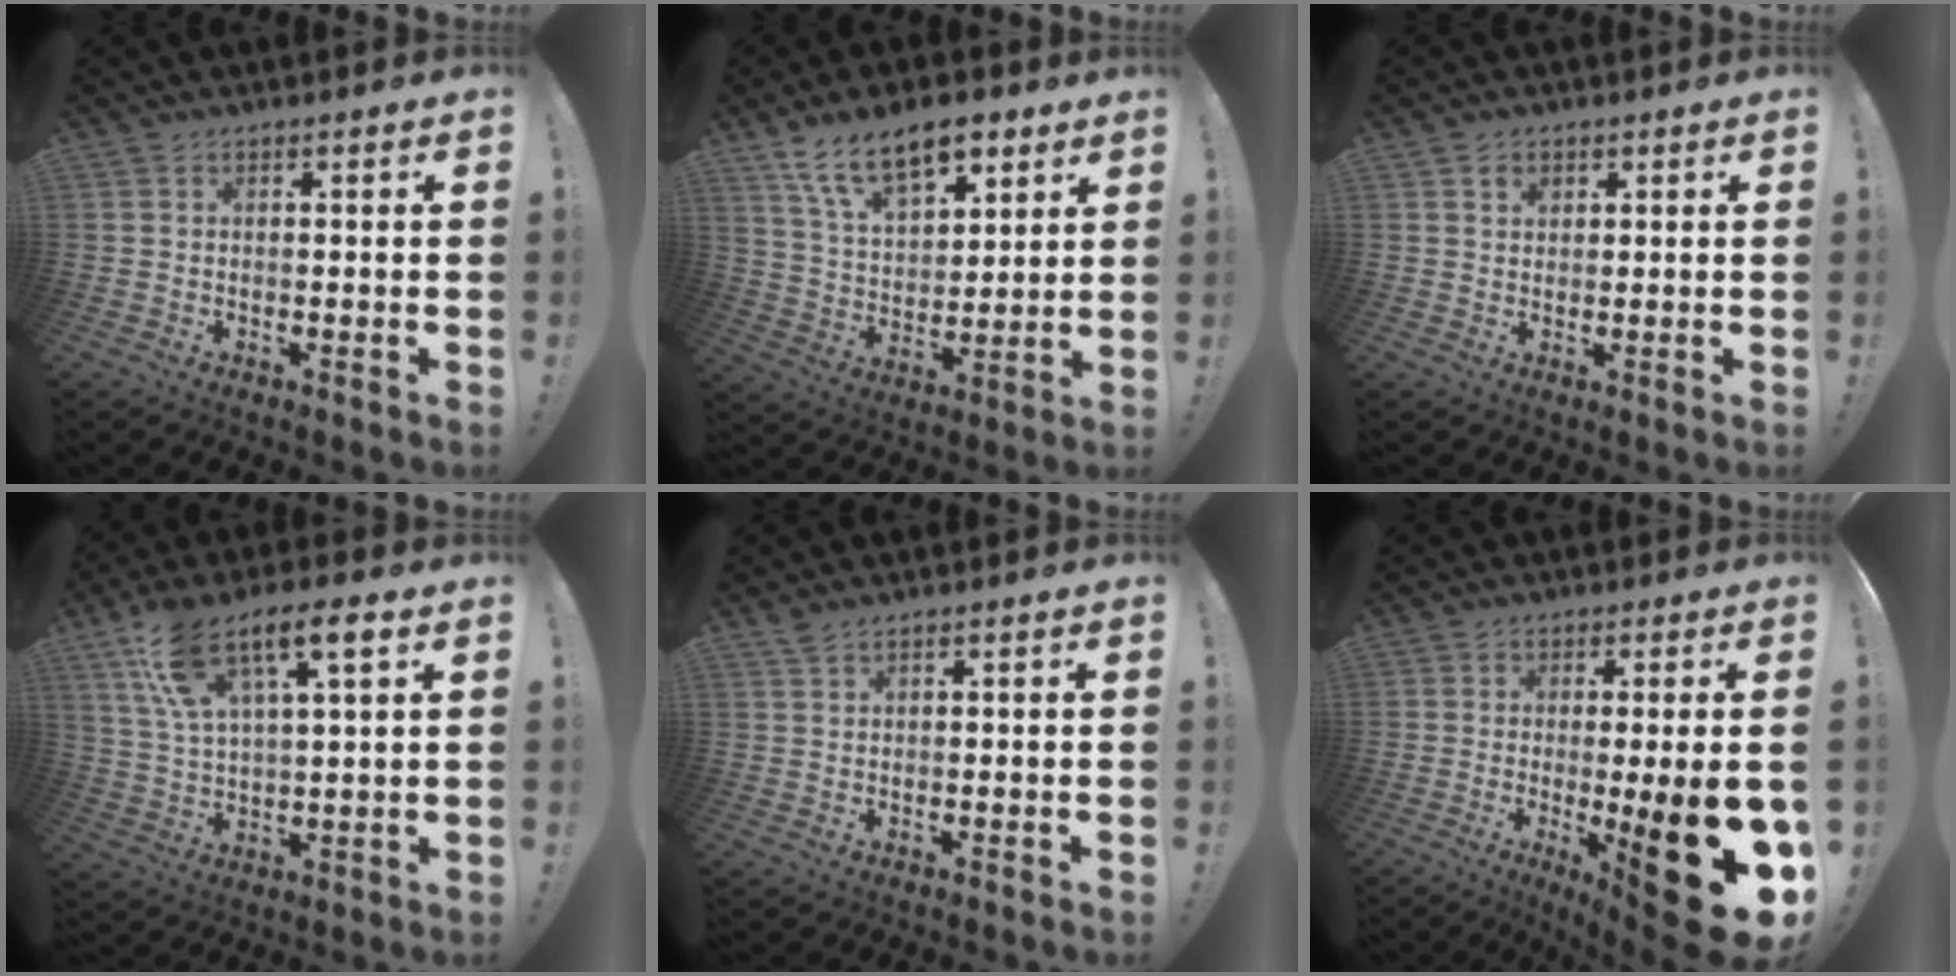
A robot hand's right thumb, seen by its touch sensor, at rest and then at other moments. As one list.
[{"total": 15.8, "force": [9.6, 8.1, 9.6], "torque": [-0.159, -0.045, 0.176]}, {"total": 1.9, "force": [1.0, 1.6, 0.6], "torque": [-0.005, -0.002, 0.016]}, {"total": 13.6, "force": [7.6, 4.9, 10.2], "torque": [-0.181, -0.017, 0.133]}, {"total": 1.7, "force": [1.5, 0.5, 0.6], "torque": [-0.015, 0.002, 0.028]}, {"total": 20.6, "force": [-4.6, 4.5, 19.6], "torque": [-0.242, 0.001, -0.046]}]